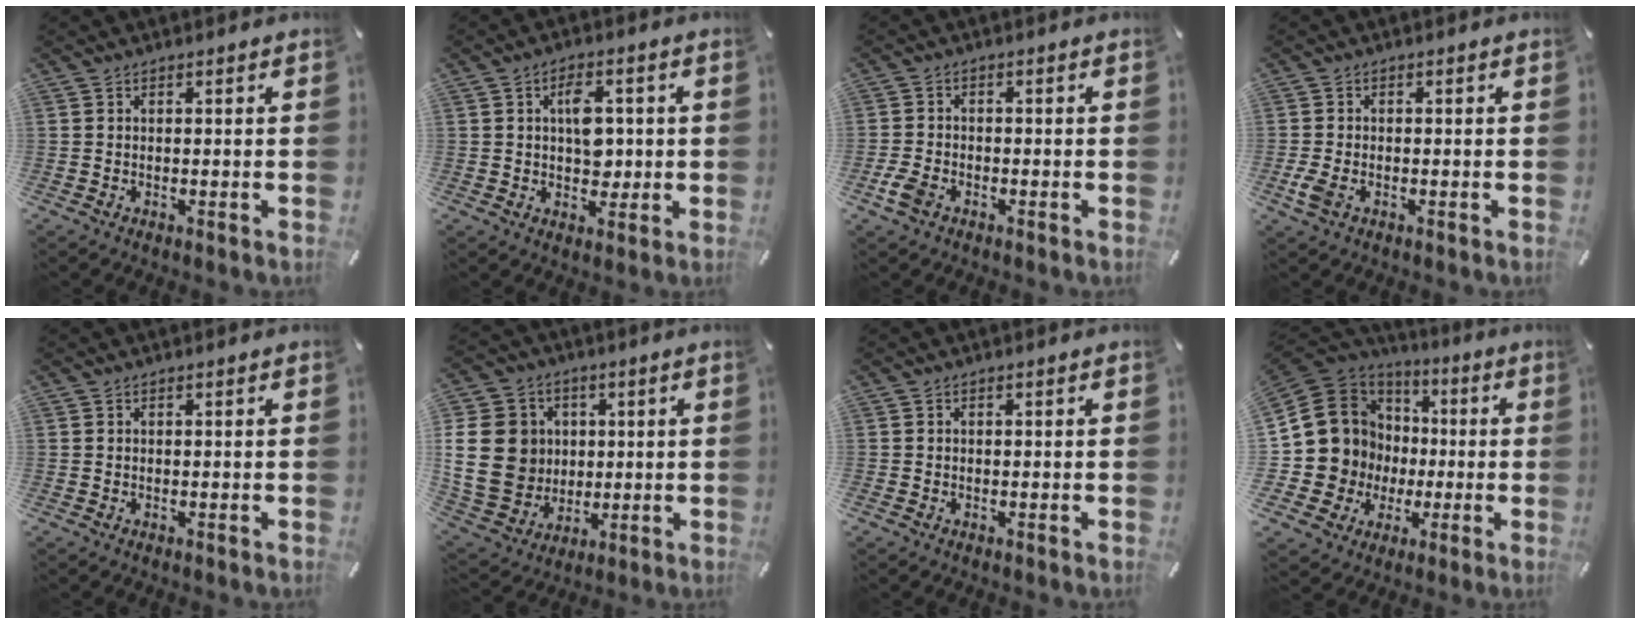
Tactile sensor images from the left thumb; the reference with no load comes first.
{"total": 7.3, "force": [1.0, 4.8, 5.3], "torque": [-0.066, -0.002, 0.010]}
{"total": 4.1, "force": [-2.1, 2.5, 2.6], "torque": [-0.067, 0.000, -0.043]}
{"total": 3.3, "force": [-1.2, 1.9, 2.4], "torque": [-0.066, -0.006, -0.027]}
{"total": 0.0}
{"total": 16.9, "force": [1.9, 14.8, 7.8], "torque": [-0.158, -0.001, 0.039]}
{"total": 0.0}
{"total": 16.2, "force": [-0.9, 15.8, 3.6], "torque": [-0.078, -0.013, 0.018]}